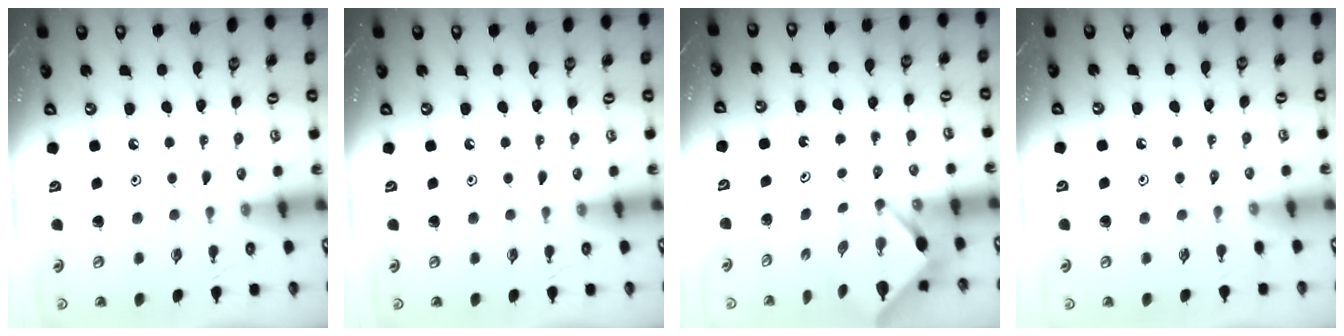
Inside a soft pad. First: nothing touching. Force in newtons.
{"total": 0.0}
{"total": 2.6, "press": 2.6, "slide": 0.0}
{"total": 3.3, "press": 3.2, "slide": 0.6}